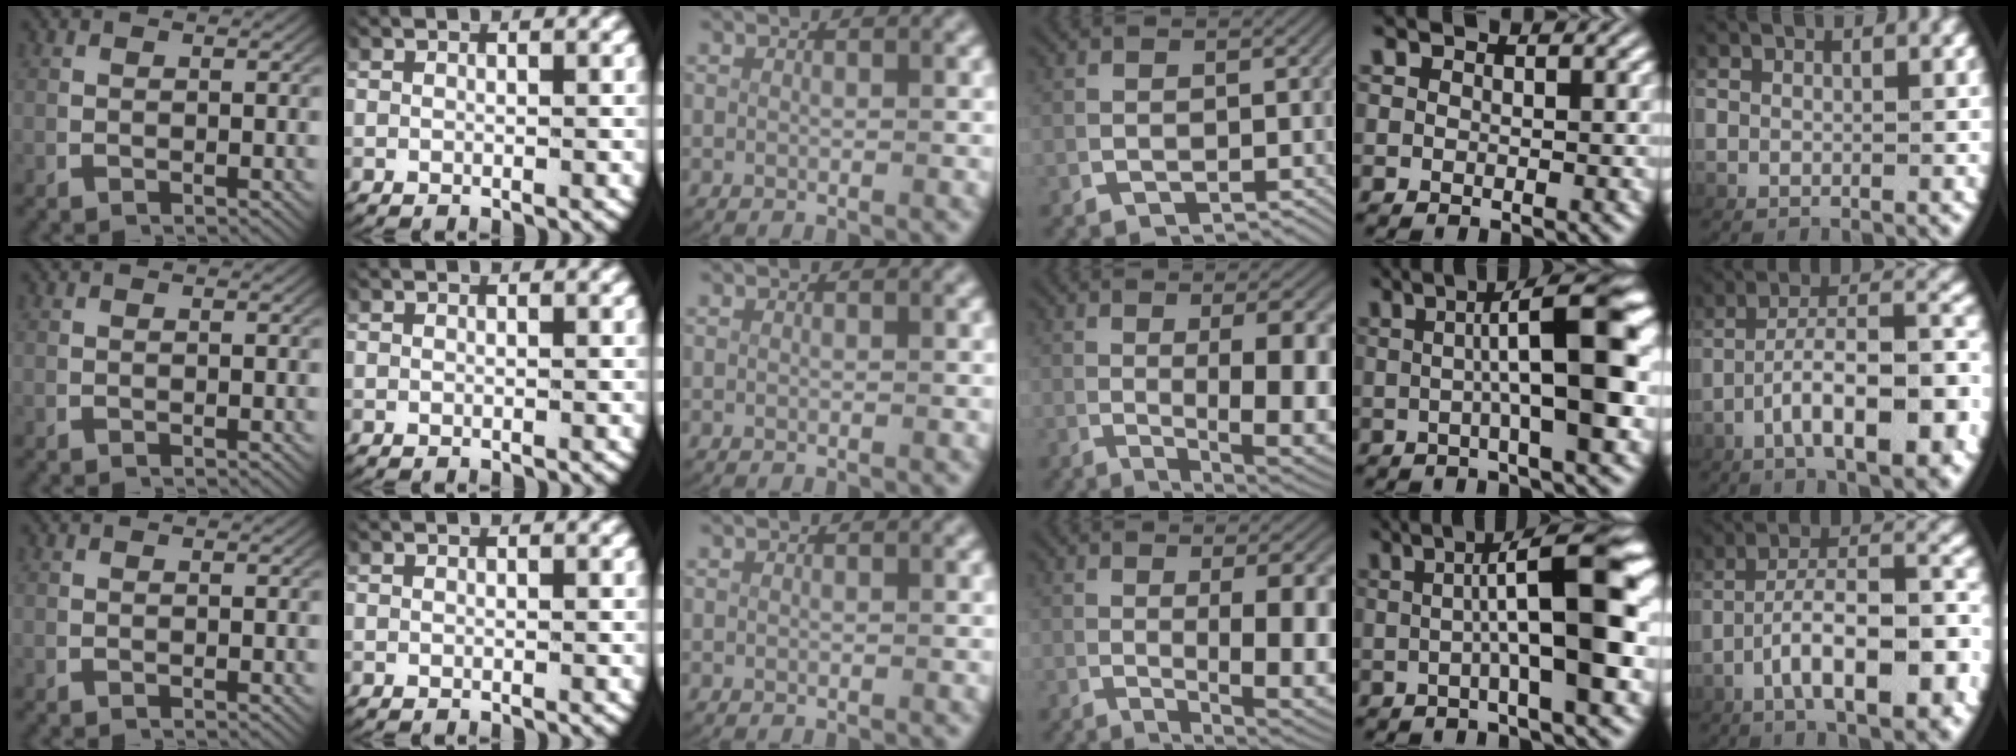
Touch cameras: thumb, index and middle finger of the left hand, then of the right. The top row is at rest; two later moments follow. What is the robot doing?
{"motion": "lift_and_place", "object": "ribbon"}